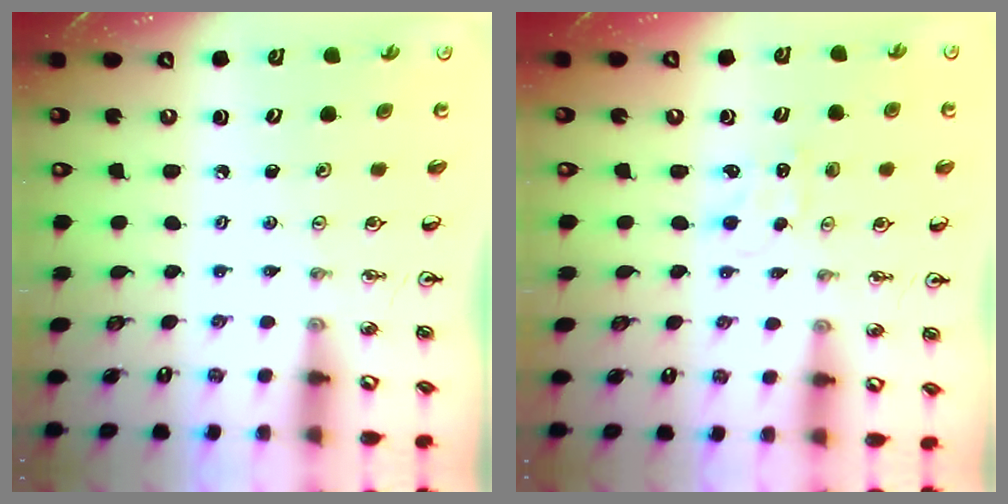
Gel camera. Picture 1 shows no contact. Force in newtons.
{"total": 1.5, "press": 1.5, "slide": 0.2}